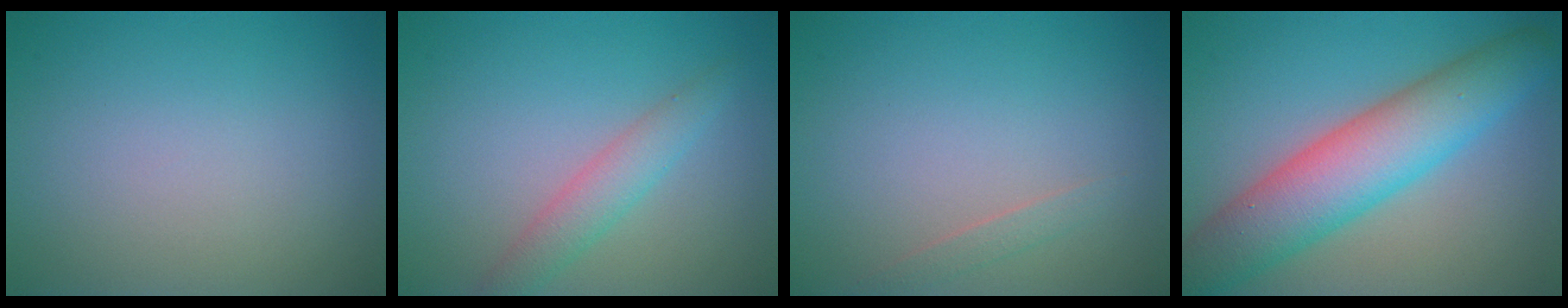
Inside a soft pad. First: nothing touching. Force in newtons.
{"total": 2.7, "press": 2.7, "slide": 0.1}
{"total": 0.8, "press": 0.8, "slide": 0.0}
{"total": 8.7, "press": 8.7, "slide": 0.5}